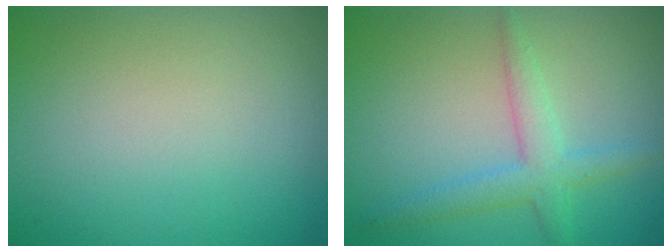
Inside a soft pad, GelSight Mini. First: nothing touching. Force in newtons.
{"total": 3.0, "press": 3.0, "slide": 0.2}